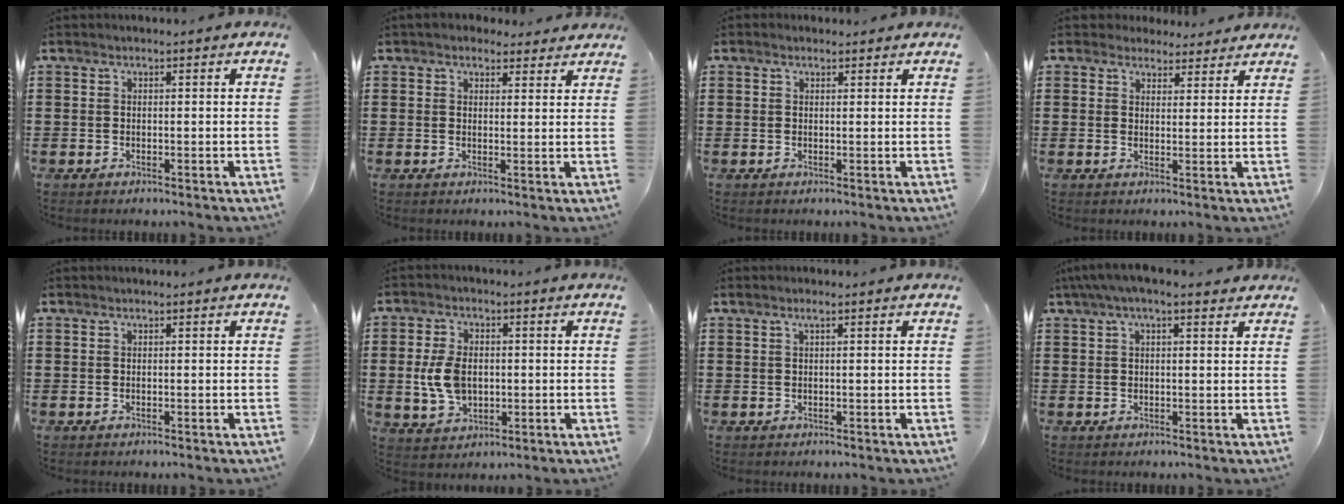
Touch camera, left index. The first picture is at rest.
{"total": 2.8, "force": [2.4, 1.4, 0.5], "torque": [-0.018, 0.001, 0.044]}
{"total": 0.8, "force": [0.6, 0.4, 0.2], "torque": [-0.006, 0.004, 0.012]}
{"total": 3.5, "force": [3.2, 1.5, 0.2], "torque": [-0.008, -0.004, 0.059]}
{"total": 0.0}
{"total": 6.7, "force": [-0.1, 4.5, 5.0], "torque": [-0.126, 0.004, -0.007]}
{"total": 1.0, "force": [0.4, 0.0, 0.9], "torque": [-0.017, 0.000, 0.007]}
{"total": 3.3, "force": [2.1, 0.7, 2.5], "torque": [-0.054, 0.006, 0.036]}